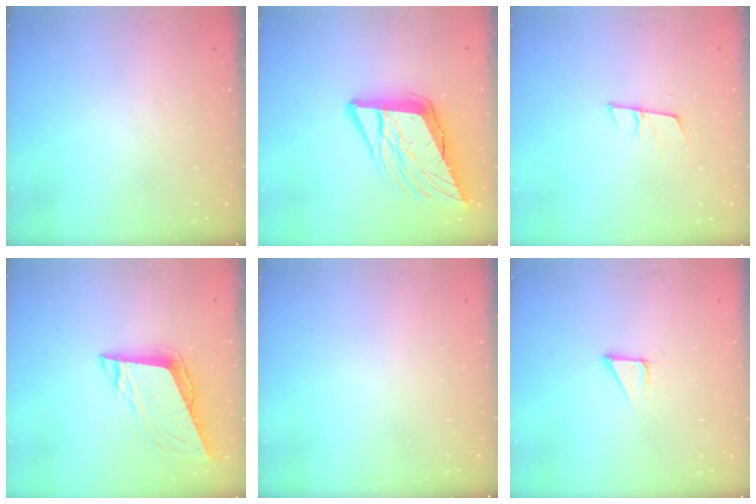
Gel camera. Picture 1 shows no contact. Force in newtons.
{"total": 15.3, "press": 15.1, "slide": 2.7}
{"total": 7.9, "press": 7.3, "slide": 3.0}
{"total": 10.4, "press": 9.8, "slide": 3.5}
{"total": 0.0}
{"total": 3.3, "press": 3.3, "slide": 0.1}